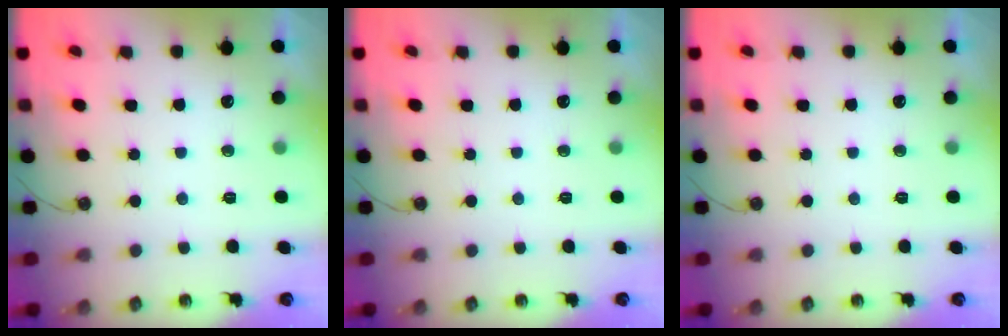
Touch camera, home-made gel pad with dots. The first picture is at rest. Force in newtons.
{"total": 0.0}
{"total": 0.0}